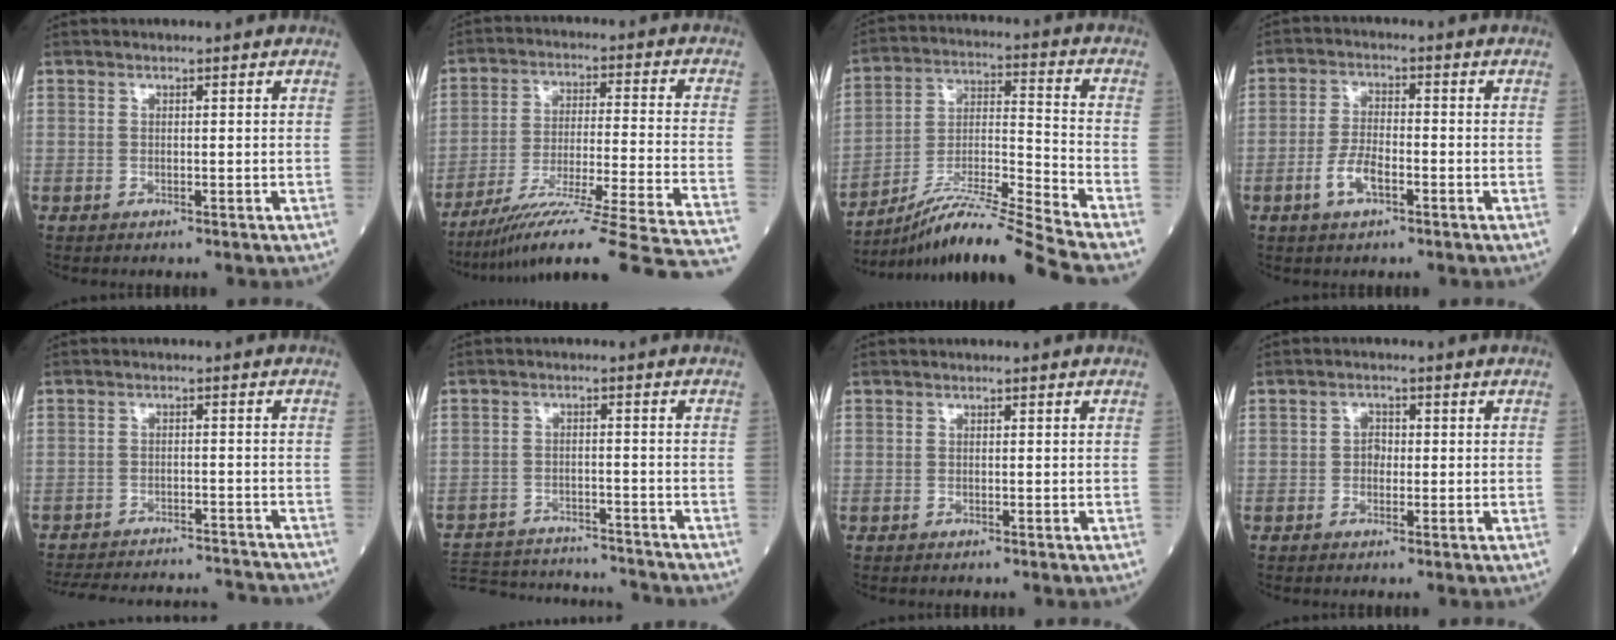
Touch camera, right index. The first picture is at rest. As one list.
[{"total": 26.6, "force": [-22.5, -1.6, 14.1], "torque": [-0.140, -0.038, -0.328]}, {"total": 16.4, "force": [-14.5, -3.1, 7.0], "torque": [-0.128, -0.001, -0.259]}, {"total": 4.9, "force": [-2.3, 1.8, 4.0], "torque": [-0.084, 0.002, -0.045]}, {"total": 18.7, "force": [-17.7, 3.3, 5.1], "torque": [-0.126, -0.007, -0.237]}, {"total": 19.2, "force": [-18.0, 3.7, 5.6], "torque": [-0.142, -0.014, -0.255]}, {"total": 0.0}, {"total": 1.8, "force": [-0.2, 1.4, 1.1], "torque": [-0.012, 0.006, -0.006]}]